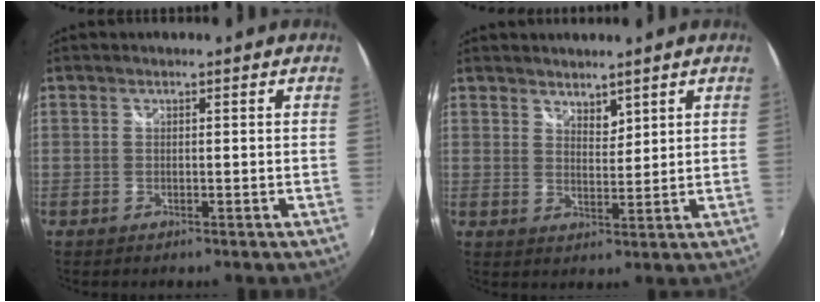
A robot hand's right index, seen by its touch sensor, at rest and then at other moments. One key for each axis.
{"total": 3.2, "fx": 2.7, "fy": 1.2, "fz": 1.0, "tx": -0.011, "ty": 0.001, "tz": 0.048}